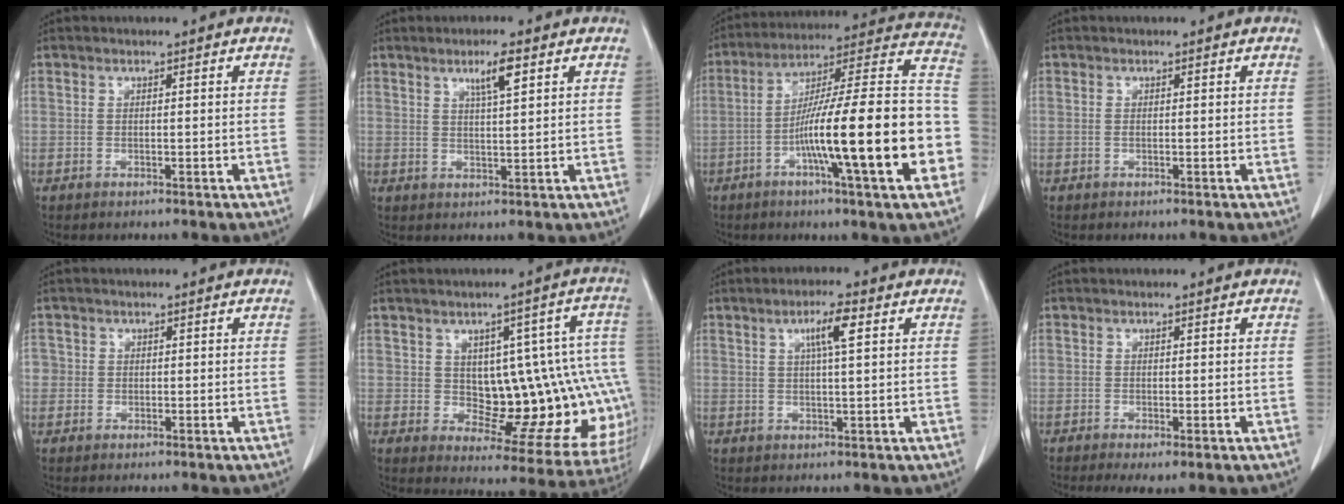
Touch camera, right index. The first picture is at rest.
{"total": 4.1, "force": [2.3, 0.3, 3.5], "torque": [-0.060, 0.000, 0.038]}
{"total": 24.2, "force": [-6.6, 1.4, 23.2], "torque": [-0.287, 0.011, -0.107]}
{"total": 0.0}
{"total": 1.8, "force": [-0.1, 1.8, 0.2], "torque": [0.008, 0.005, -0.004]}
{"total": 15.8, "force": [0.2, 6.2, 14.5], "torque": [-0.134, 0.031, 0.018]}
{"total": 4.5, "force": [1.7, 0.3, 4.2], "torque": [-0.075, 0.005, 0.028]}
{"total": 2.6, "force": [-1.6, 0.7, 2.0], "torque": [-0.029, -0.007, -0.021]}